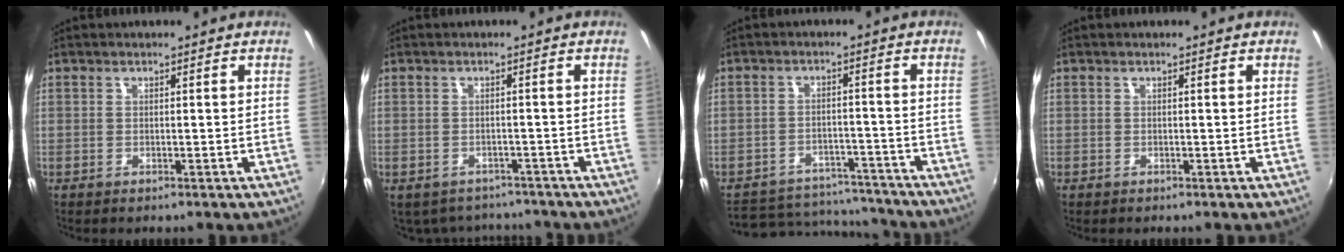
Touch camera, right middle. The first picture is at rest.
{"total": 7.8, "force": [-6.7, 3.6, 1.9], "torque": [-0.046, -0.010, -0.086]}
{"total": 14.0, "force": [-11.9, 6.5, 3.6], "torque": [-0.092, 0.032, -0.148]}
{"total": 0.0}